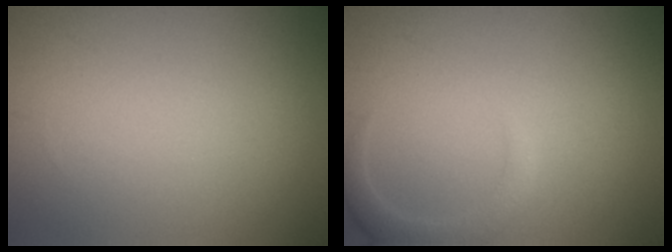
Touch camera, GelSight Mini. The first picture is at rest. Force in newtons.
{"total": 2.2, "press": 2.2, "slide": 0.3}